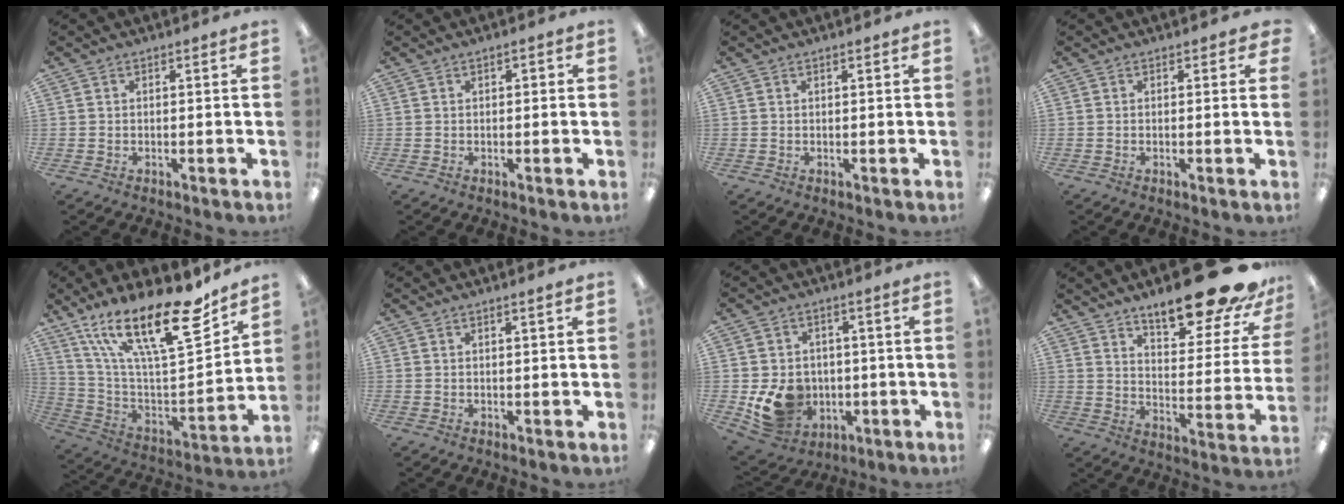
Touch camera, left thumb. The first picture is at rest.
{"total": 1.0, "force": [0.2, 0.7, 0.8], "torque": [-0.014, 0.004, 0.002]}
{"total": 0.8, "force": [0.4, 0.1, 0.6], "torque": [-0.012, 0.000, 0.007]}
{"total": 0.7, "force": [0.3, 0.4, 0.5], "torque": [-0.002, -0.001, 0.003]}
{"total": 25.0, "force": [16.8, 7.2, 17.0], "torque": [-0.278, -0.107, 0.286]}
{"total": 1.2, "force": [0.5, 0.1, 1.1], "torque": [-0.020, 0.000, 0.009]}
{"total": 11.0, "force": [-2.0, 9.6, 5.0], "torque": [-0.100, 0.009, -0.023]}
{"total": 19.3, "force": [15.6, 5.2, 10.1], "torque": [-0.134, -0.114, 0.258]}